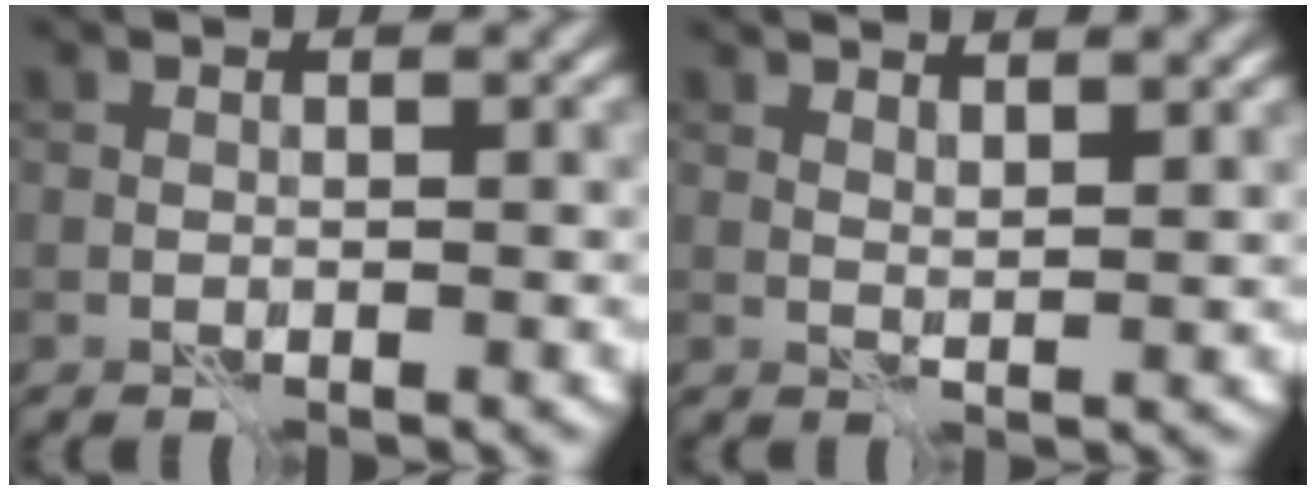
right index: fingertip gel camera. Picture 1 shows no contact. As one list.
[{"total": 3.1, "force": [2.5, 0.7, 1.8], "torque": [-0.021, 0.005, 0.030]}]